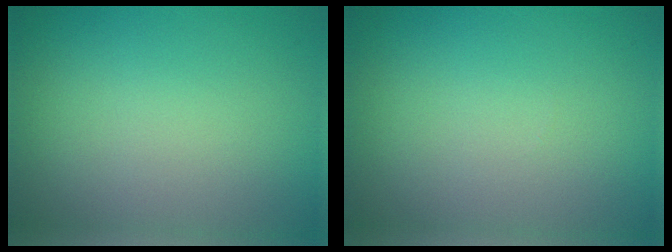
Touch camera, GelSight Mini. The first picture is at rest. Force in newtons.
{"total": 0.0}